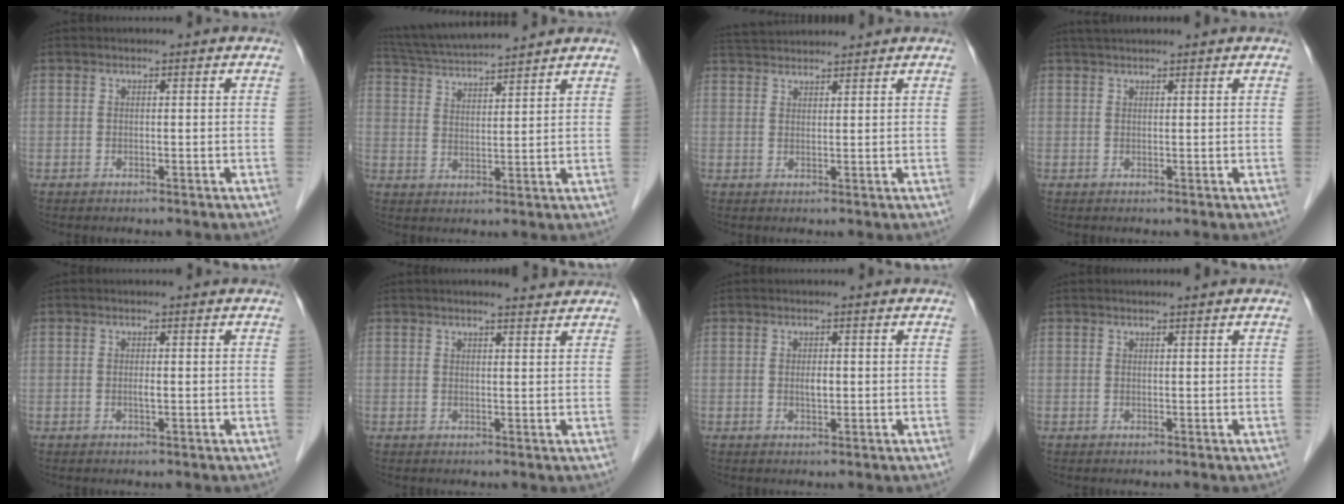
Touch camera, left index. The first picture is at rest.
{"total": 11.9, "force": [11.0, 0.0, 4.4], "torque": [-0.089, 0.025, 0.184]}
{"total": 5.8, "force": [5.6, 0.3, 1.3], "torque": [-0.028, 0.037, 0.096]}
{"total": 4.3, "force": [3.9, 0.0, 1.9], "torque": [-0.024, 0.035, 0.061]}
{"total": 0.6, "force": [-0.1, 0.0, 0.6], "torque": [-0.014, -0.003, -0.003]}
{"total": 3.1, "force": [2.9, 0.2, 0.9], "torque": [-0.018, 0.005, 0.035]}
{"total": 1.3, "force": [0.0, 0.5, 1.2], "torque": [-0.022, -0.003, 0.002]}
{"total": 0.8, "force": [0.7, -0.1, 0.3], "torque": [-0.009, 0.000, 0.014]}